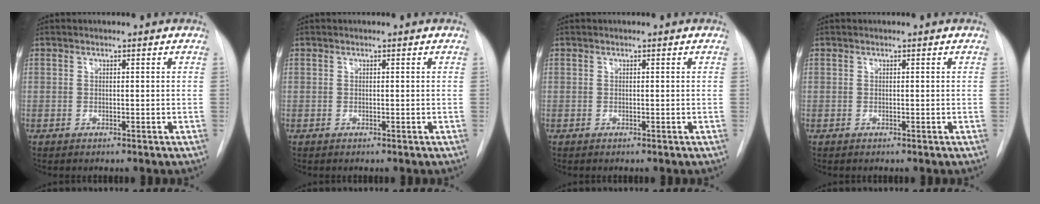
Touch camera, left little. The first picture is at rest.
{"total": 0.0}
{"total": 0.0}
{"total": 0.0}